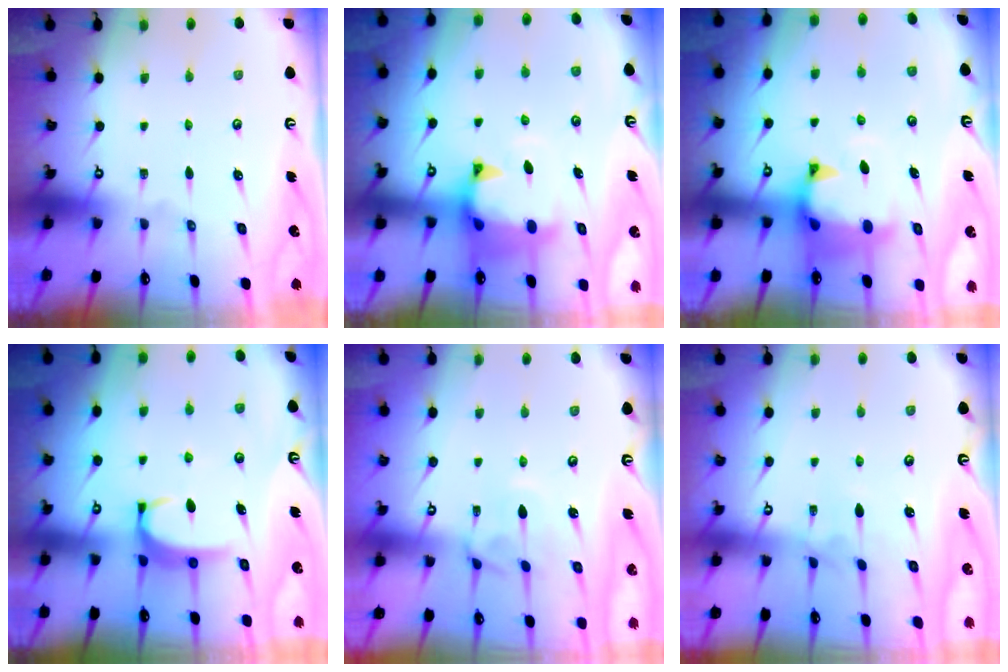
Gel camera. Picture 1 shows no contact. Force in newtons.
{"total": 1.5, "press": 1.1, "slide": 1.1}
{"total": 1.5, "press": 1.1, "slide": 1.1}
{"total": 3.4, "press": 3.4, "slide": 0.4}
{"total": 1.3, "press": 1.2, "slide": 0.6}
{"total": 2.4, "press": 2.4, "slide": 0.3}